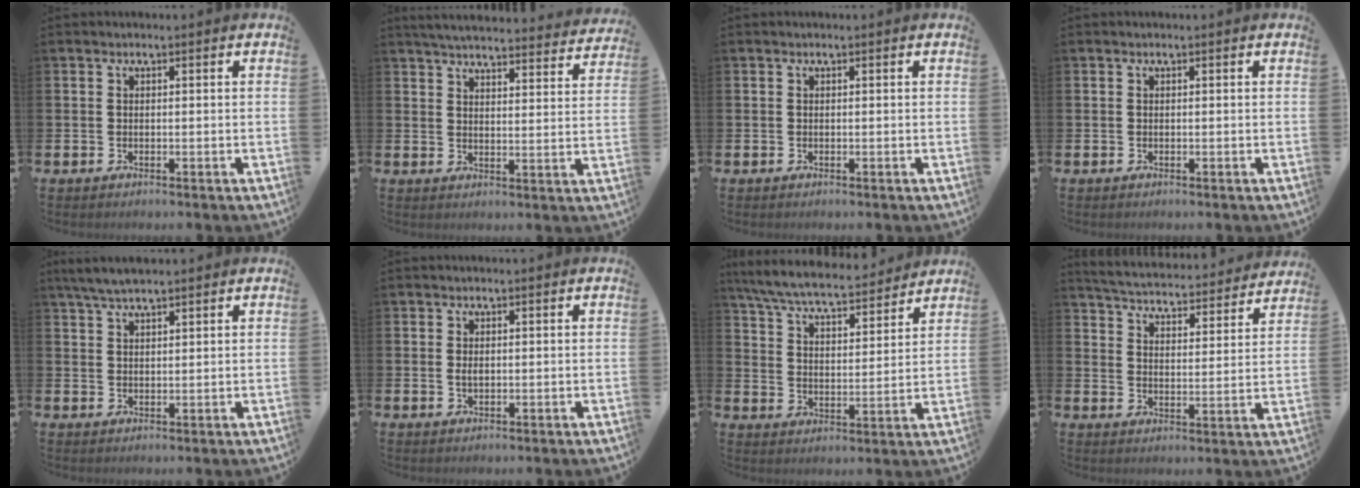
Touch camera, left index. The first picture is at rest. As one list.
[{"total": 5.0, "force": [4.9, 0.5, 0.8], "torque": [-0.030, -0.036, 0.084]}, {"total": 0.0}, {"total": 0.0}, {"total": 4.1, "force": [3.6, 0.8, 1.9], "torque": [-0.043, -0.004, 0.065]}, {"total": 0.9, "force": [0.2, 0.5, 0.7], "torque": [-0.008, 0.002, 0.001]}, {"total": 7.6, "force": [7.1, 1.0, 2.5], "torque": [-0.080, -0.044, 0.124]}, {"total": 4.9, "force": [4.8, 0.5, 0.7], "torque": [-0.039, -0.040, 0.080]}]